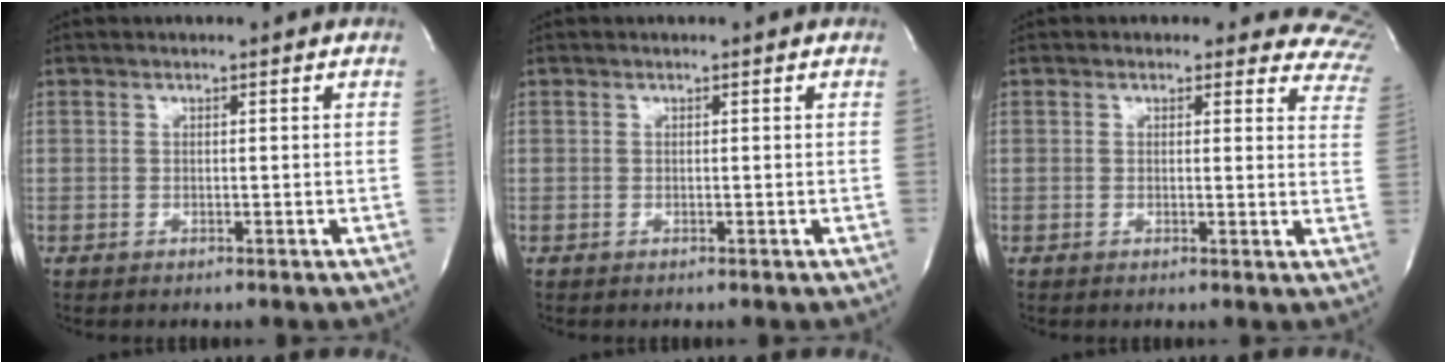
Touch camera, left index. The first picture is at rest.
{"total": 0.0}
{"total": 10.4, "force": [9.2, 4.8, 1.1], "torque": [0.040, -0.037, 0.049]}